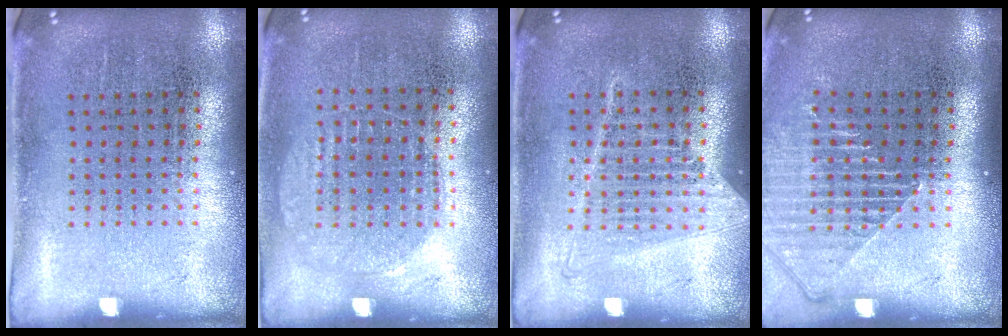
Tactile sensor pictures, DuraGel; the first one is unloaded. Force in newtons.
{"total": 1.0, "press": 0.9, "slide": 0.3}
{"total": 1.2, "press": 1.1, "slide": 0.5}
{"total": 1.5, "press": 1.3, "slide": 0.6}